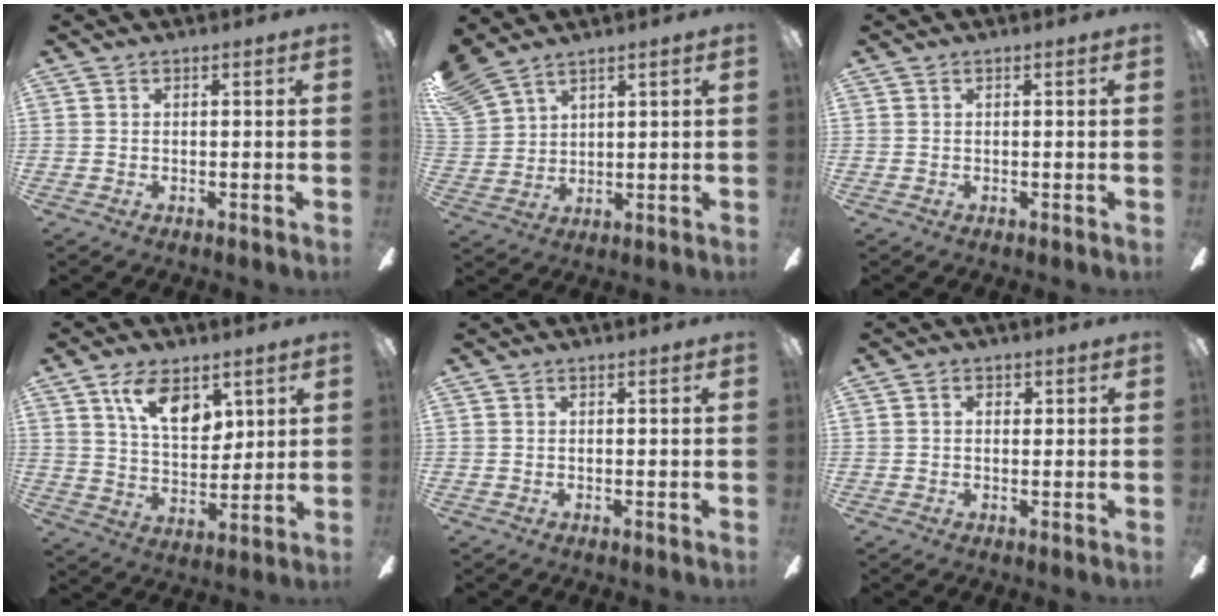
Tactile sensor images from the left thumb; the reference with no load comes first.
{"total": 7.9, "force": [6.8, 3.2, 2.3], "torque": [-0.069, -0.024, 0.136]}
{"total": 0.0}
{"total": 12.0, "force": [6.8, 6.5, 7.4], "torque": [-0.123, -0.019, 0.123]}
{"total": 0.0}
{"total": 1.6, "force": [0.6, 1.2, 0.8], "torque": [-0.009, 0.003, 0.007]}